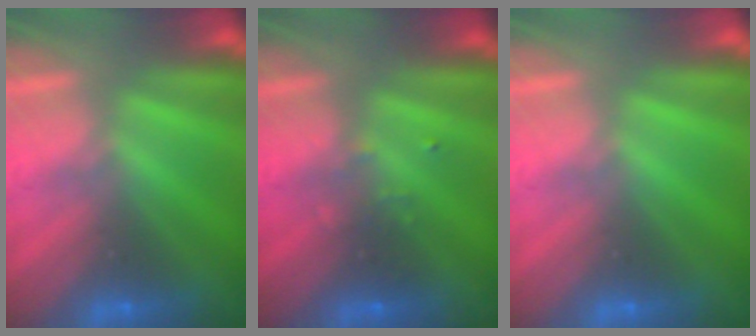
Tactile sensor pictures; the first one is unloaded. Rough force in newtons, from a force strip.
{"total": 2.4}
{"total": 0.0}